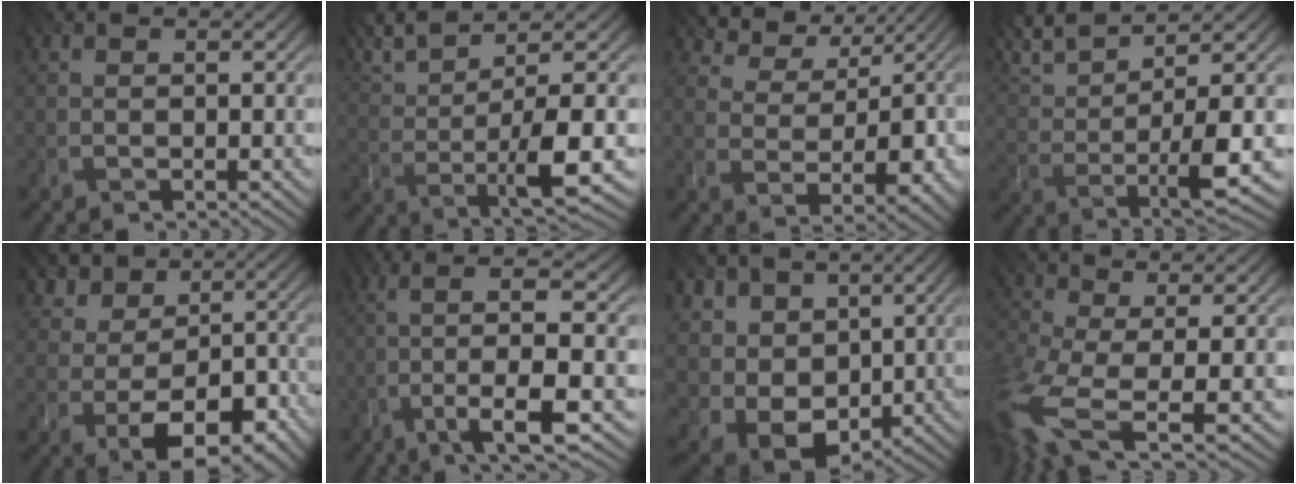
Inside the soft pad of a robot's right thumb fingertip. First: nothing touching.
{"total": 8.8, "force": [2.8, 2.0, 8.0], "torque": [-0.155, 0.010, 0.054]}
{"total": 5.6, "force": [2.4, 3.6, 3.6], "torque": [-0.058, -0.005, 0.046]}
{"total": 8.7, "force": [4.0, 2.3, 7.4], "torque": [-0.153, 0.008, 0.077]}
{"total": 9.3, "force": [-2.0, 7.1, 5.6], "torque": [-0.078, -0.018, -0.031]}
{"total": 8.0, "force": [-2.7, 0.9, 7.5], "torque": [-0.126, 0.022, -0.061]}
{"total": 11.8, "force": [-0.2, 9.3, 7.2], "torque": [-0.183, -0.017, 0.022]}
{"total": 10.2, "force": [-3.7, 4.7, 8.2], "torque": [-0.212, -0.023, -0.076]}